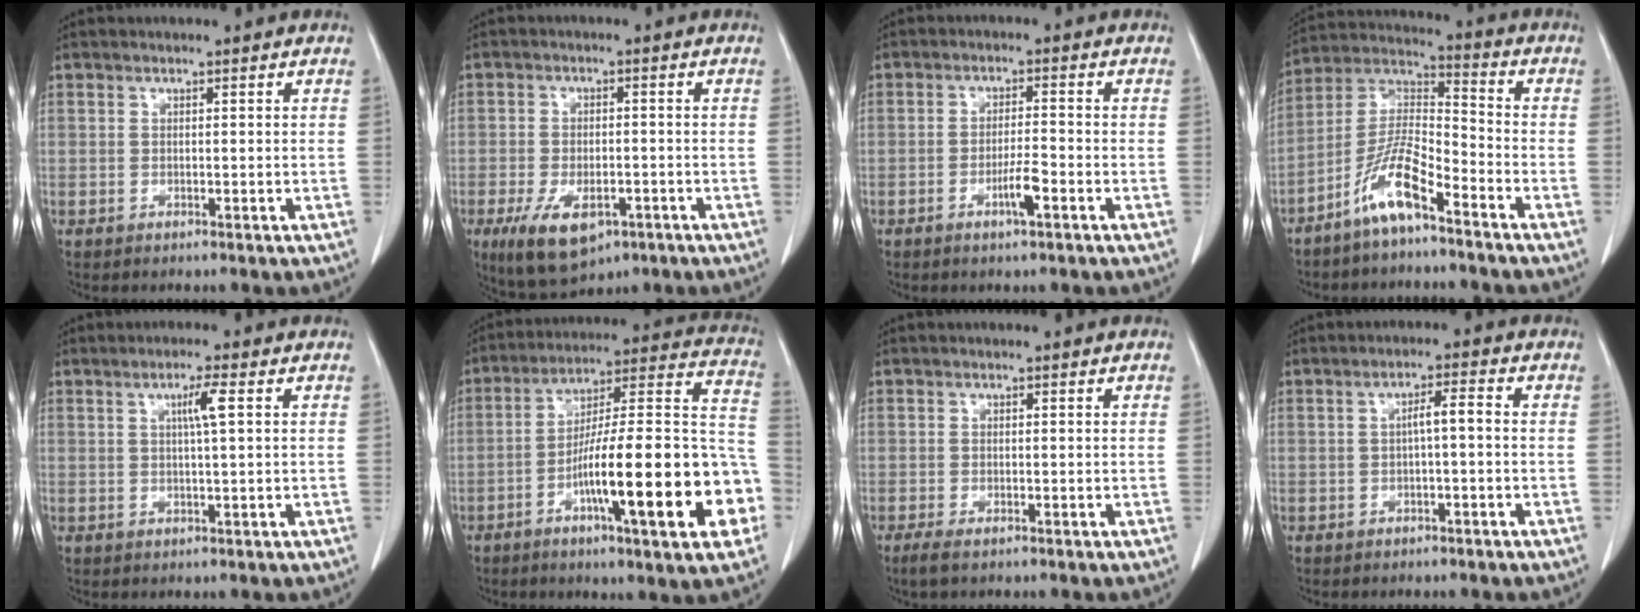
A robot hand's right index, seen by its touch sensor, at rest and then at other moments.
{"total": 8.9, "force": [-4.4, 4.2, 6.5], "torque": [-0.116, -0.013, -0.063]}
{"total": 3.8, "force": [-1.8, 0.3, 3.3], "torque": [-0.061, -0.003, -0.034]}
{"total": 9.8, "force": [-6.3, 1.7, 7.4], "torque": [-0.158, 0.003, -0.126]}
{"total": 3.3, "force": [0.9, -0.3, 3.1], "torque": [-0.056, 0.000, 0.014]}
{"total": 24.0, "force": [-8.0, 2.9, 22.4], "torque": [-0.276, 0.014, -0.119]}
{"total": 1.8, "force": [-0.9, 0.2, 1.5], "torque": [-0.033, -0.008, -0.016]}
{"total": 2.9, "force": [-0.3, 0.3, 2.9], "torque": [-0.047, 0.009, -0.005]}